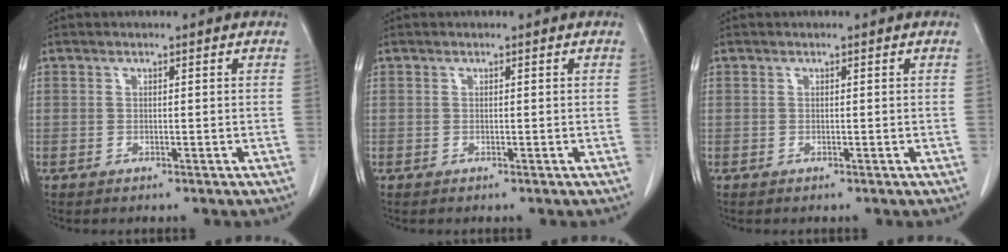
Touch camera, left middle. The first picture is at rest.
{"total": 0.0}
{"total": 0.0}